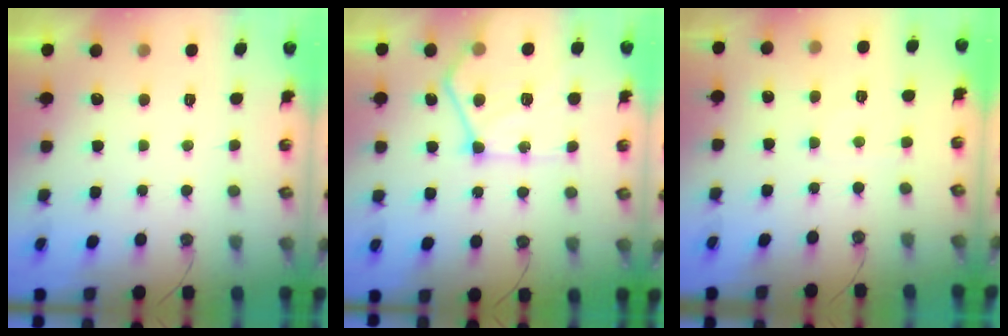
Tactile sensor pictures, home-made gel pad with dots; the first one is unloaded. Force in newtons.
{"total": 18.3, "press": 18.2, "slide": 2.0}
{"total": 2.5, "press": 2.5, "slide": 0.4}